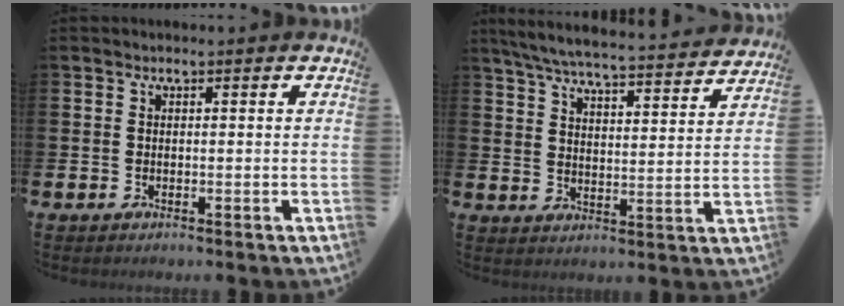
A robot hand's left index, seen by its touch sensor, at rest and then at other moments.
{"total": 6.7, "force": [6.3, 0.4, 2.1], "torque": [-0.064, -0.047, 0.109]}